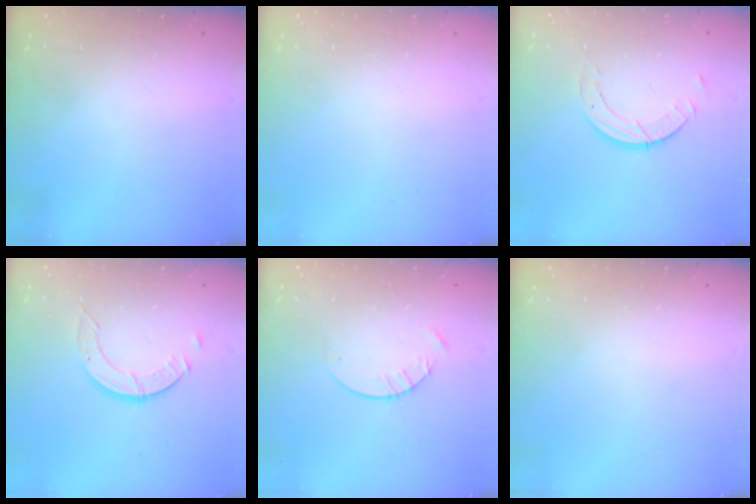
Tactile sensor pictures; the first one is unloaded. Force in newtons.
{"total": 0.0}
{"total": 5.8, "press": 5.8, "slide": 0.4}
{"total": 3.6, "press": 3.5, "slide": 0.3}
{"total": 3.6, "press": 3.6, "slide": 0.4}
{"total": 0.0}